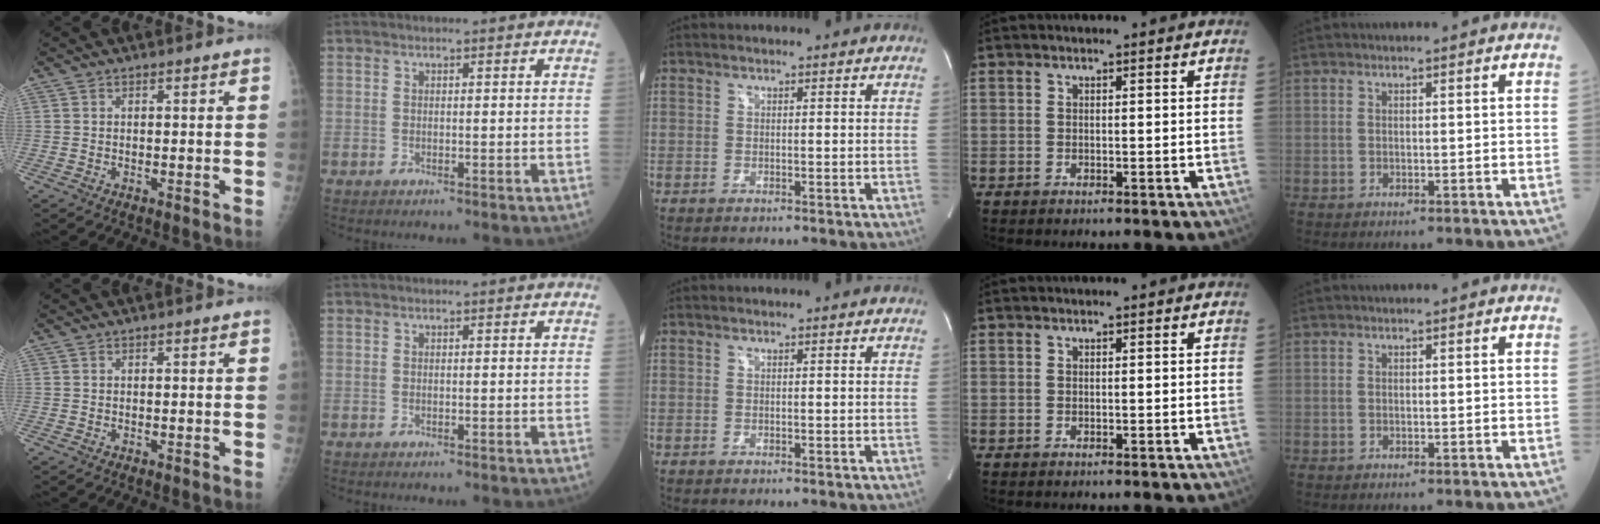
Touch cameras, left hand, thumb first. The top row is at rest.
{}